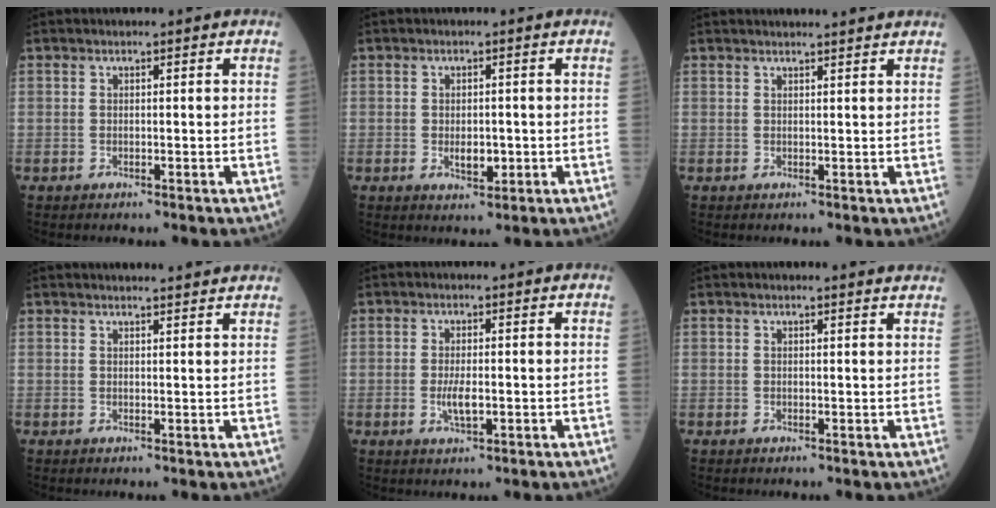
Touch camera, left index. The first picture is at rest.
{"total": 3.1, "force": [-0.7, 1.6, 2.5], "torque": [-0.043, -0.002, -0.005]}
{"total": 6.0, "force": [5.7, -0.2, 1.7], "torque": [-0.016, 0.021, 0.059]}
{"total": 7.4, "force": [7.1, 0.1, 1.9], "torque": [-0.018, 0.021, 0.070]}
{"total": 3.0, "force": [-0.7, 0.9, 2.8], "torque": [-0.062, -0.004, -0.010]}
{"total": 2.1, "force": [2.1, -0.2, 0.0], "torque": [0.003, -0.005, 0.003]}